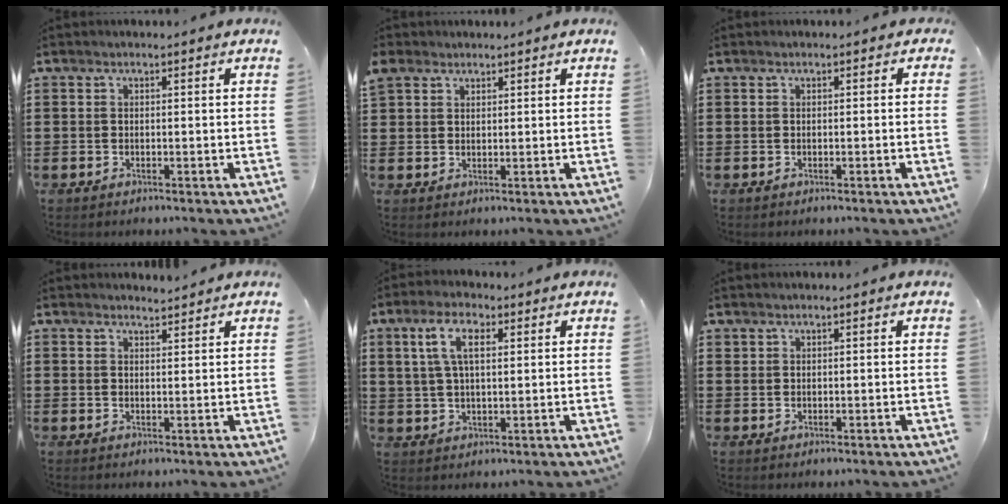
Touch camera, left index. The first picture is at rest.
{"total": 2.5, "force": [1.7, 1.7, 0.1], "torque": [-0.011, 0.009, 0.034]}
{"total": 0.5, "force": [-0.2, 0.4, 0.0], "torque": [-0.002, 0.002, -0.005]}
{"total": 1.8, "force": [1.8, 0.1, 0.1], "torque": [-0.006, 0.001, 0.036]}
{"total": 6.4, "force": [2.6, 2.8, 5.1], "torque": [-0.111, 0.012, 0.044]}
{"total": 0.7, "force": [0.5, 0.4, 0.0], "torque": [-0.003, 0.003, 0.010]}